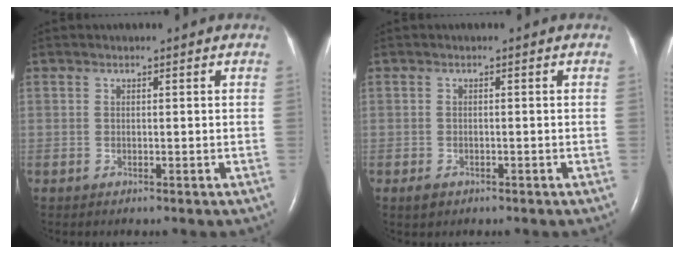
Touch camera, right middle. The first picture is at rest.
{"total": 1.5, "force": [-0.9, 1.0, 0.6], "torque": [-0.012, 0.002, -0.010]}